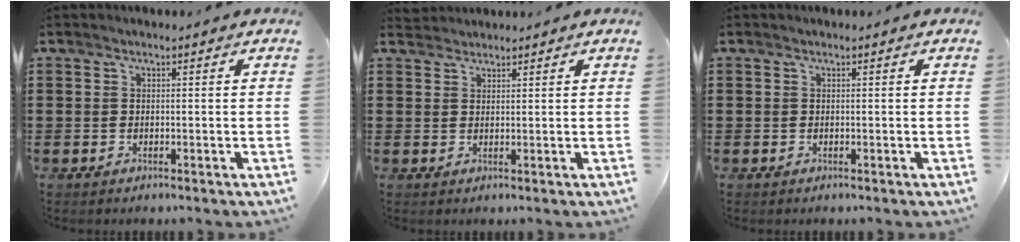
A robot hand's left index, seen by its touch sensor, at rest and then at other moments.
{"total": 1.6, "force": [1.5, 0.4, -0.1], "torque": [-0.001, 0.003, 0.031]}
{"total": 0.0}